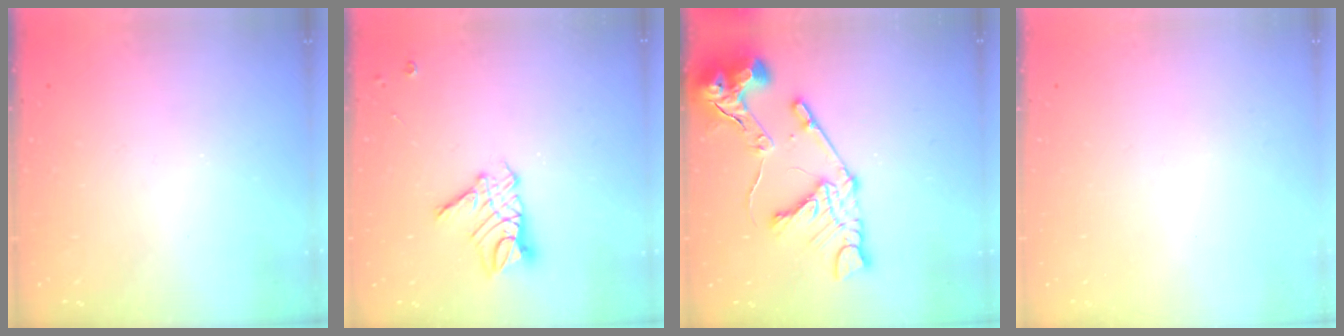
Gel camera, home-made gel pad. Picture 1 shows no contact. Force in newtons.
{"total": 10.3, "press": 10.3, "slide": 0.9}
{"total": 16.7, "press": 16.6, "slide": 1.9}
{"total": 0.0}